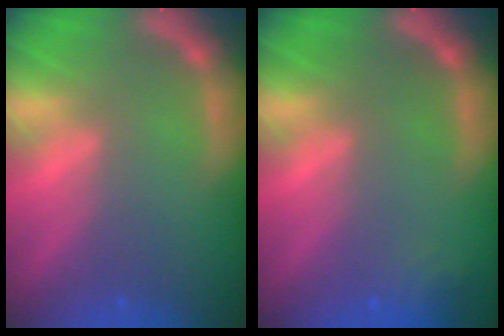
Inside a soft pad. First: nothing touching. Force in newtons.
{"total": 1.9}